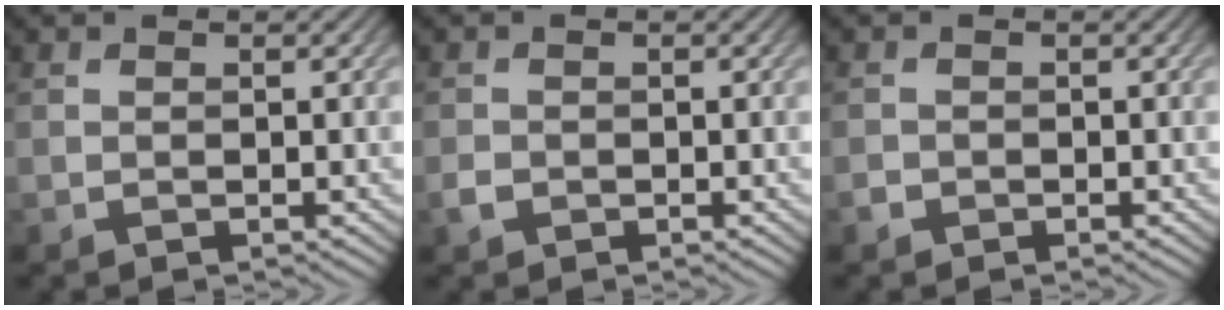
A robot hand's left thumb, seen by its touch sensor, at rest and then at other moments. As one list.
[{"total": 1.3, "force": [-0.7, 1.0, 0.5], "torque": [-0.011, -0.002, -0.016]}, {"total": 1.0, "force": [-0.7, 0.7, 0.2], "torque": [-0.002, -0.002, -0.015]}]